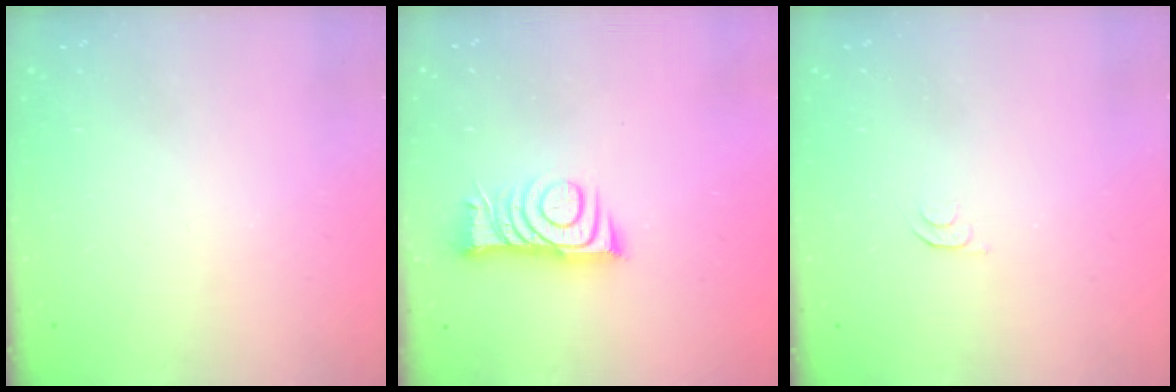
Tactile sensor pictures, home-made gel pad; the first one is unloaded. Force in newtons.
{"total": 9.2, "press": 9.2, "slide": 0.3}
{"total": 3.9, "press": 3.8, "slide": 0.5}